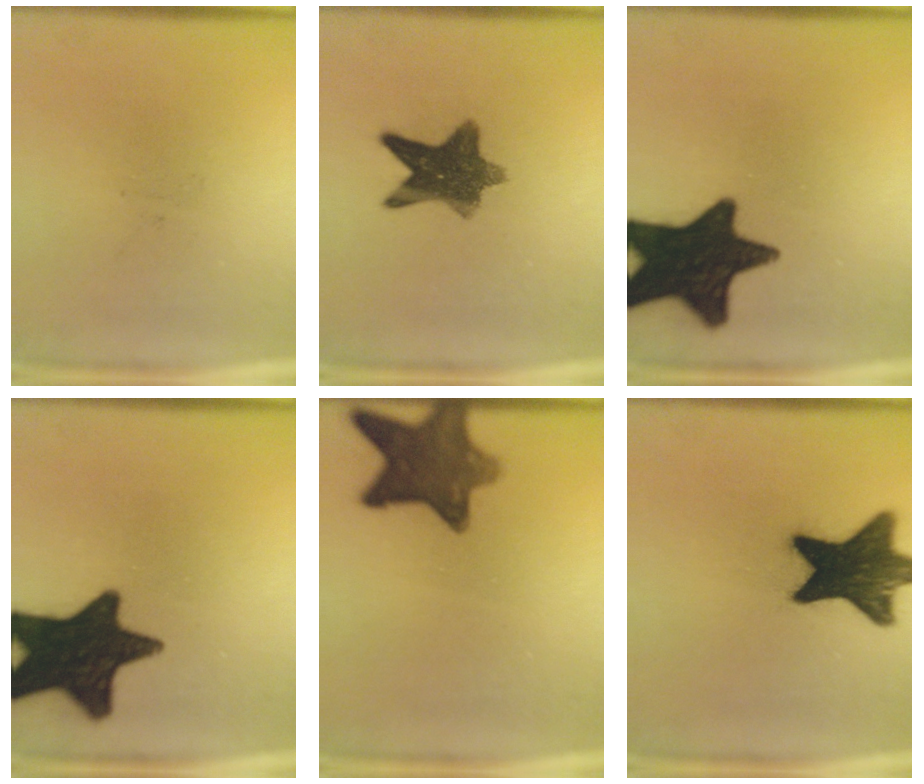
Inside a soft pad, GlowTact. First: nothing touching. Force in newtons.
{"total": 9.9}
{"total": 18.4}
{"total": 18.4}
{"total": 10.5}
{"total": 17.5}